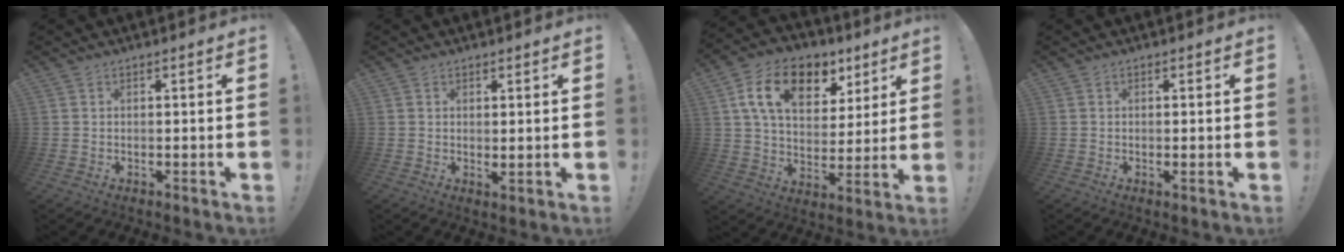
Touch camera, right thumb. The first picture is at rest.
{"total": 1.4, "force": [1.1, 0.2, 0.9], "torque": [-0.006, -0.009, 0.017]}
{"total": 17.3, "force": [8.0, 11.3, 10.4], "torque": [-0.170, -0.023, 0.145]}
{"total": 0.8, "force": [0.2, -0.1, 0.8], "torque": [-0.013, -0.001, 0.002]}